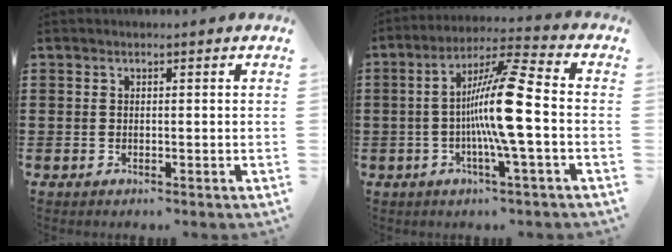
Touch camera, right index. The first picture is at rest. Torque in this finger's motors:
{"motor_torque": [2.14, 0.00, 0.62, 0.21]}